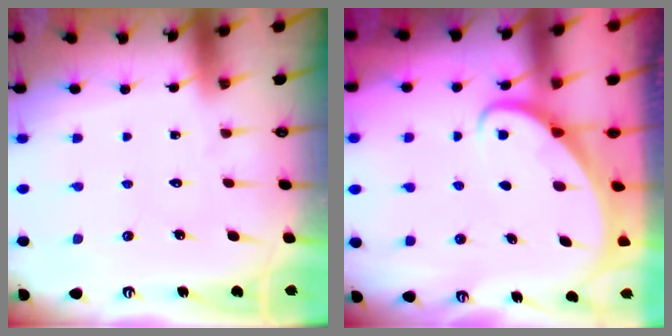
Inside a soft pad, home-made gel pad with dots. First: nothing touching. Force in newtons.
{"total": 2.5, "press": 2.5, "slide": 0.2}